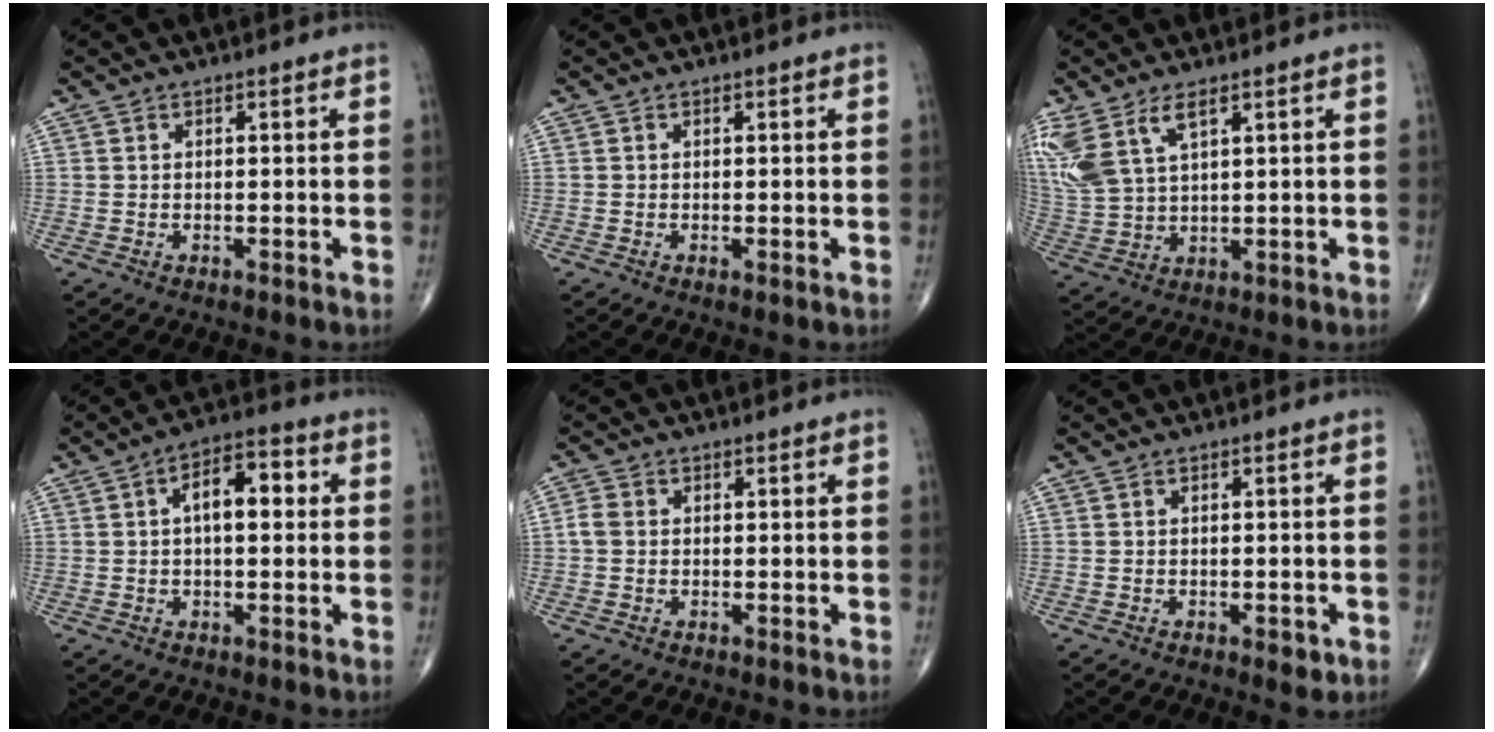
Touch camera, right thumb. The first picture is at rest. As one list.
[{"total": 0.0}, {"total": 11.1, "force": [5.9, 5.0, 7.9], "torque": [-0.189, -0.010, 0.130]}, {"total": 8.1, "force": [1.3, 4.1, 6.9], "torque": [-0.092, 0.024, 0.011]}, {"total": 2.3, "force": [-0.1, 1.8, 1.3], "torque": [-0.026, 0.005, -0.006]}, {"total": 2.2, "force": [-0.9, 1.0, 1.7], "torque": [-0.015, -0.001, -0.009]}]